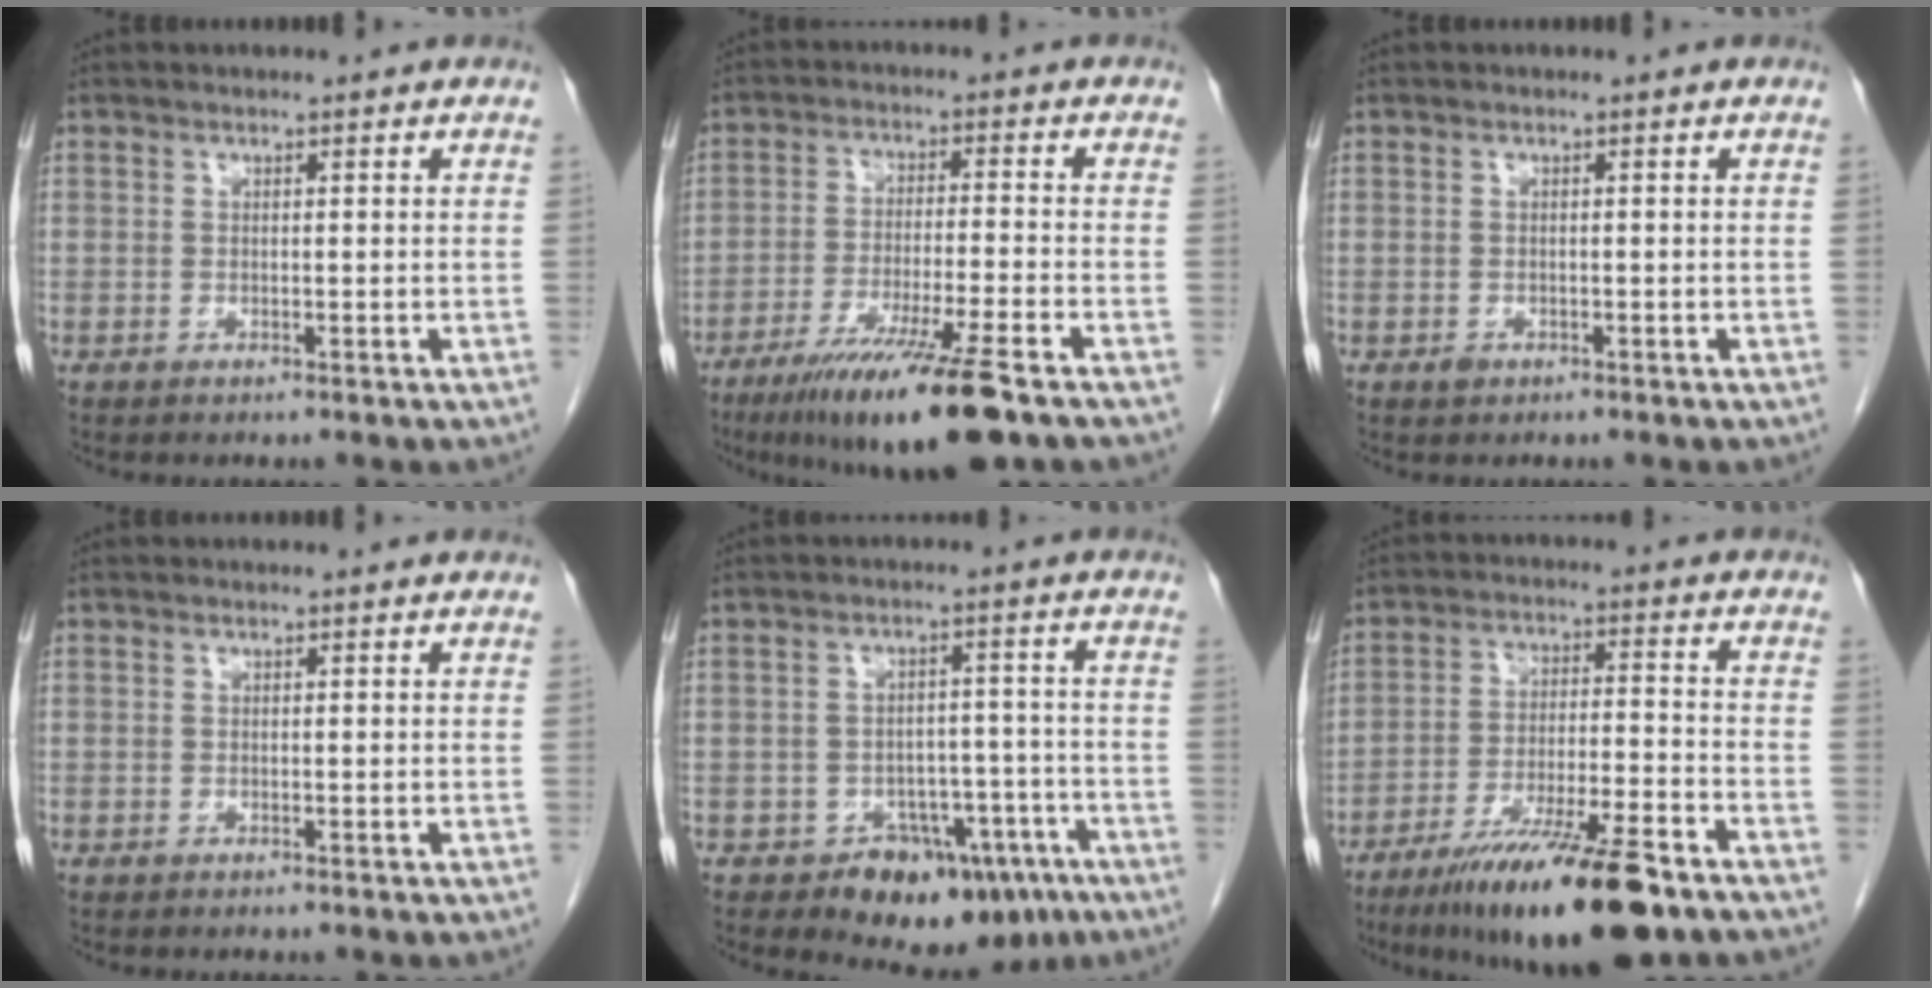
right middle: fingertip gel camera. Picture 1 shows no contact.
{"total": 13.7, "force": [-9.2, 0.2, 10.2], "torque": [-0.170, -0.040, -0.153]}
{"total": 0.8, "force": [-0.5, 0.6, 0.3], "torque": [-0.004, 0.001, -0.005]}
{"total": 0.0}
{"total": 10.2, "force": [-6.5, 6.3, 4.7], "torque": [-0.031, 0.029, -0.084]}
{"total": 16.4, "force": [-11.4, 1.8, 11.6], "torque": [-0.180, -0.027, -0.193]}